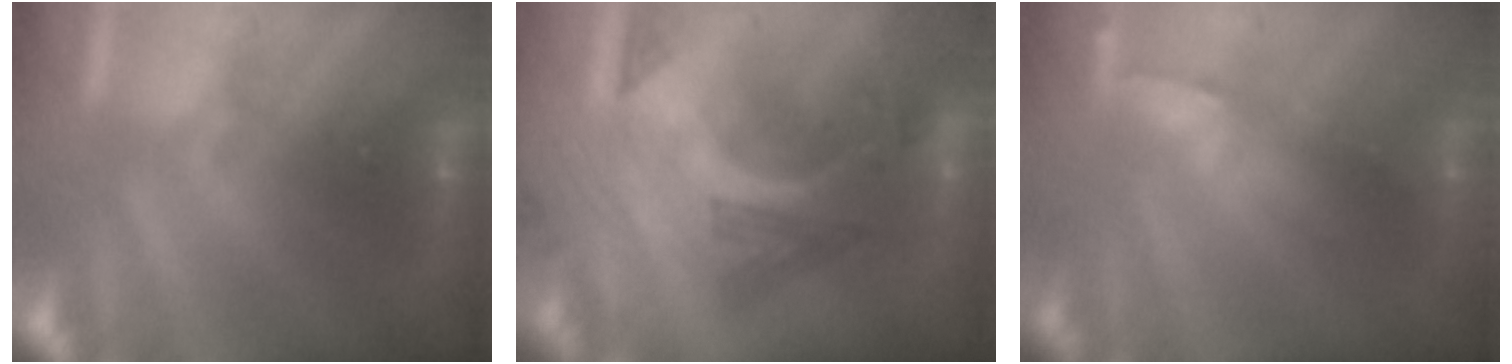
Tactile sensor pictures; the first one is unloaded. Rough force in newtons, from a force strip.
{"total": 3.2}
{"total": 2.8}